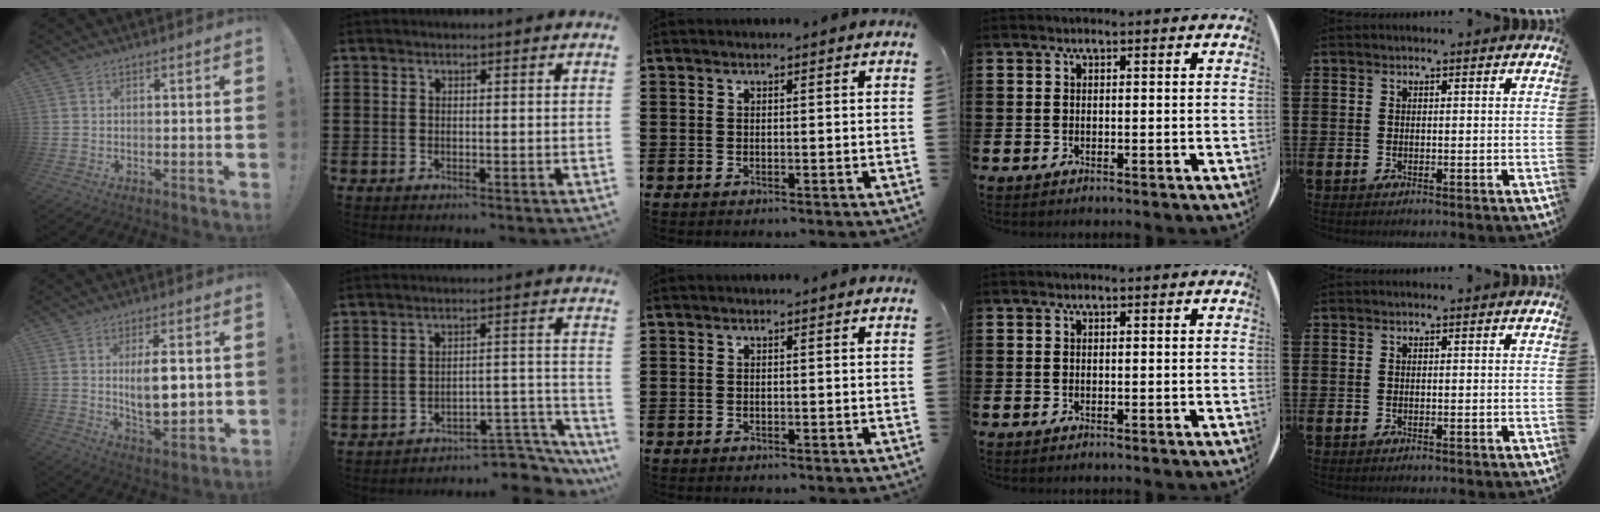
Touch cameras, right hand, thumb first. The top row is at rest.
{"thumb": {"total": 10.6, "force": [1.8, 4.2, 9.6], "torque": [-0.151, -0.010, 0.027]}, "index": {"total": 5.4, "force": [-4.9, 1.1, 2.0], "torque": [-0.030, 0.007, -0.096]}}